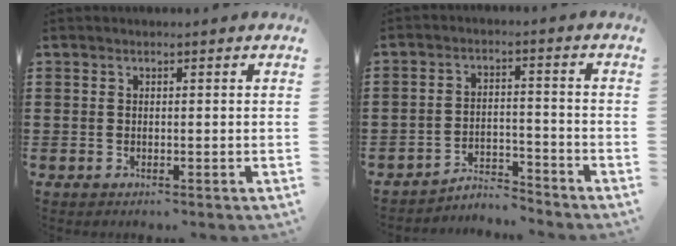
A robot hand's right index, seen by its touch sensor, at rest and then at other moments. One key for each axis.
{"total": 4.1, "fx": -4.1, "fy": 0.6, "fz": 0.7, "tx": -0.016, "ty": 0.009, "tz": -0.085}